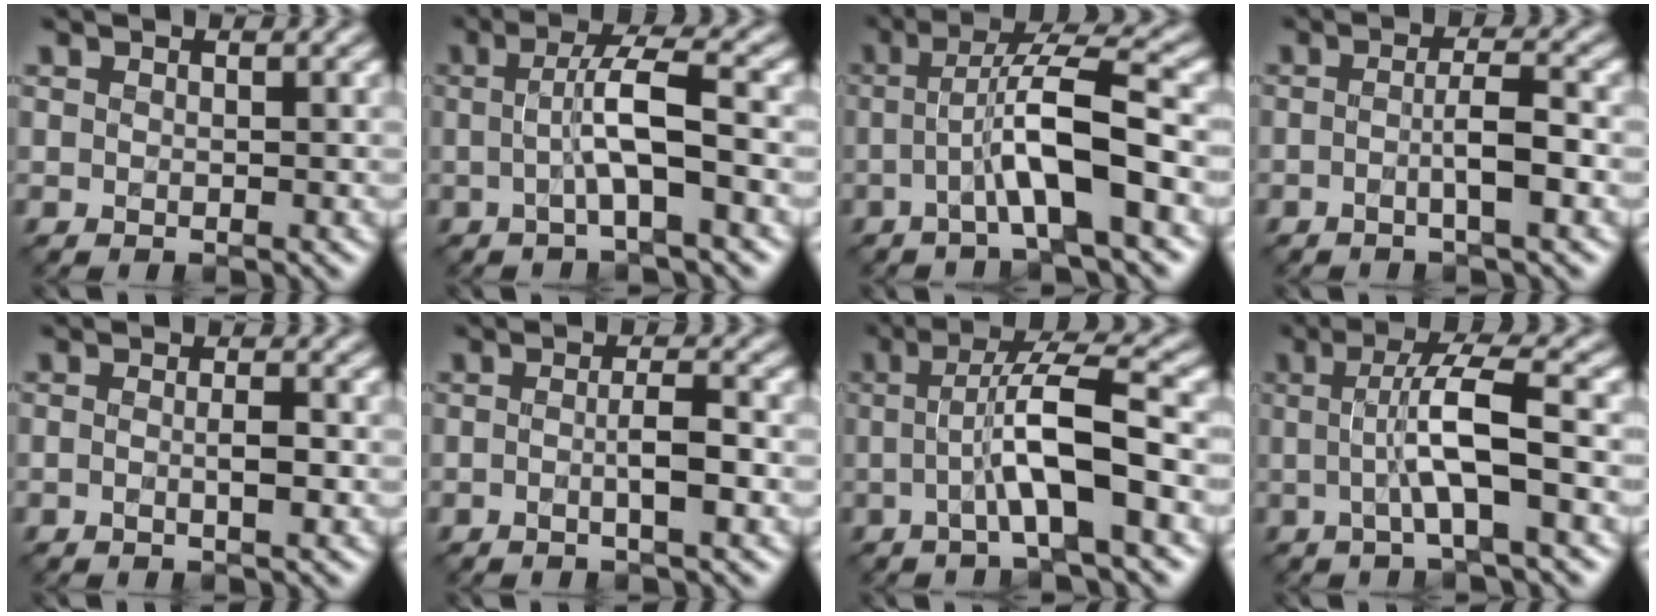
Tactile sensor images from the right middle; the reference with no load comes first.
{"total": 4.7, "force": [-0.4, 0.7, 4.7], "torque": [-0.082, 0.008, -0.012]}
{"total": 6.5, "force": [-1.3, 0.9, 6.3], "torque": [-0.113, 0.019, -0.031]}
{"total": 3.1, "force": [-0.7, 0.5, 3.0], "torque": [-0.047, 0.007, -0.019]}
{"total": 1.8, "force": [-0.4, 0.3, 1.7], "torque": [-0.032, 0.000, -0.009]}
{"total": 2.7, "force": [-0.5, 0.5, 2.6], "torque": [-0.041, 0.005, -0.013]}
{"total": 6.5, "force": [-1.0, 1.0, 6.3], "torque": [-0.111, 0.016, -0.025]}
{"total": 5.8, "force": [-0.5, 0.9, 5.7], "torque": [-0.102, 0.009, -0.014]}